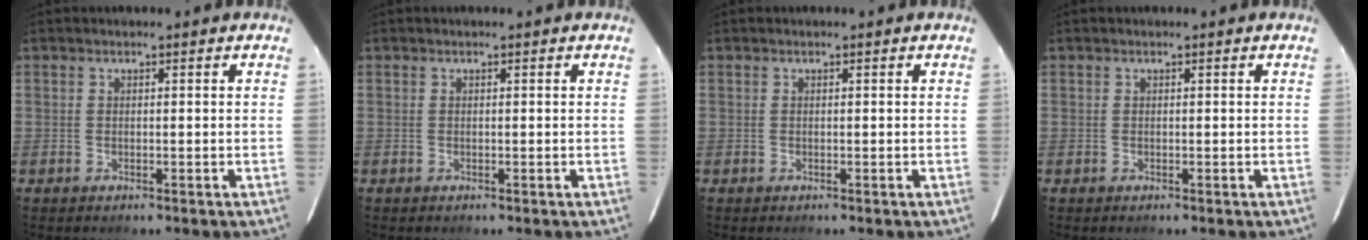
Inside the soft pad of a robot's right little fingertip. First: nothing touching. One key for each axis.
{"total": 0.0}
{"total": 0.0}
{"total": 0.0}